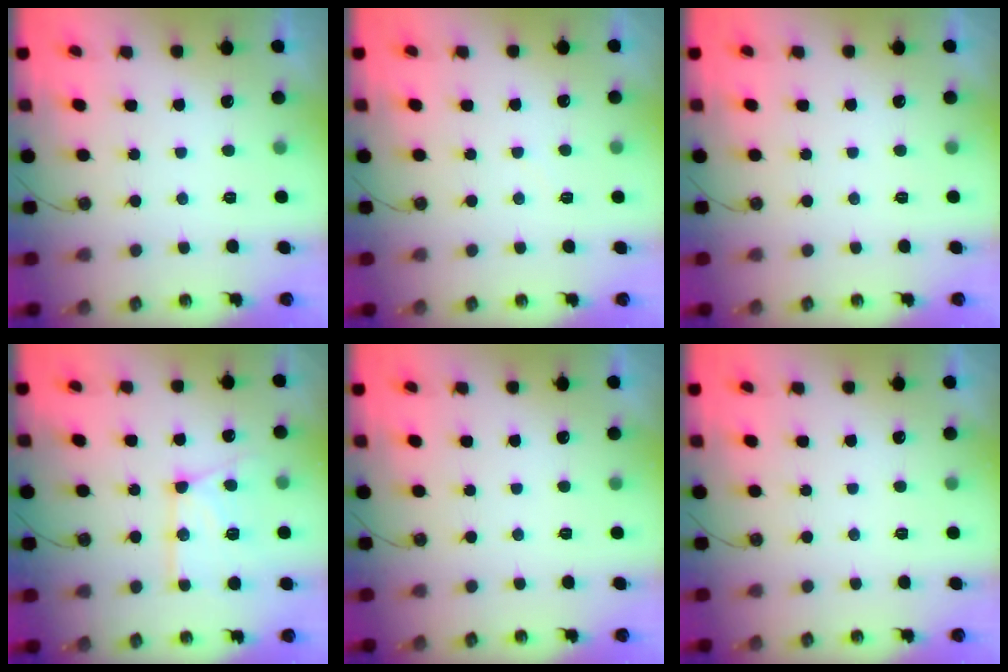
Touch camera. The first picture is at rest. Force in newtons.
{"total": 3.3, "press": 3.3, "slide": 0.5}
{"total": 0.0}
{"total": 14.9, "press": 14.8, "slide": 1.6}
{"total": 0.0}
{"total": 0.0}